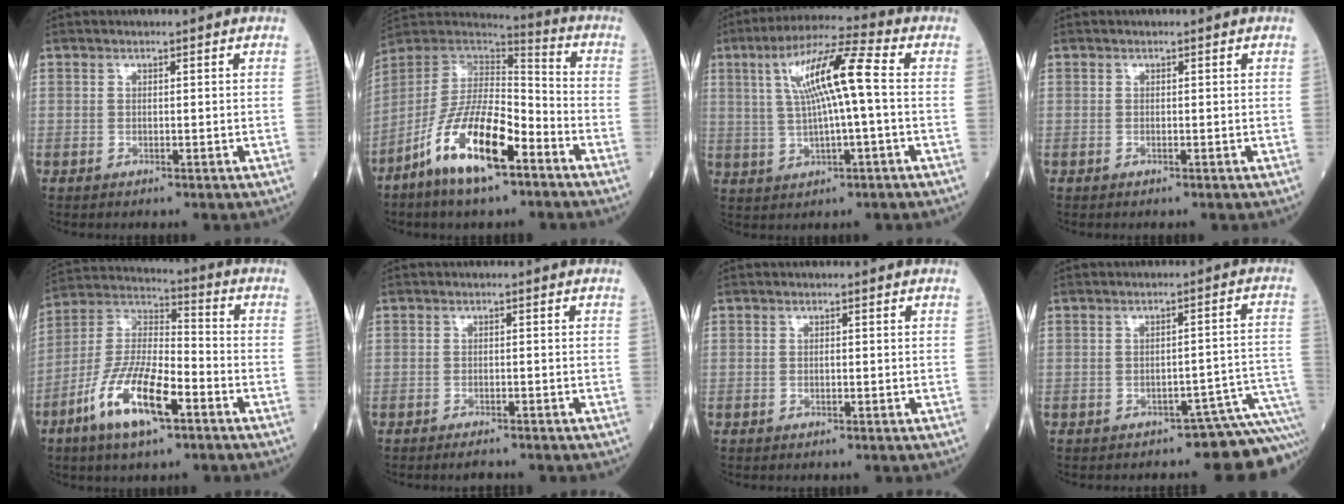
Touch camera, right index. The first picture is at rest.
{"total": 17.0, "force": [-8.9, 4.9, 13.6], "torque": [-0.274, -0.011, -0.163]}
{"total": 11.9, "force": [1.5, 1.4, 11.7], "torque": [-0.221, 0.024, 0.028]}
{"total": 0.0}
{"total": 15.0, "force": [-7.2, 4.5, 12.4], "torque": [-0.260, -0.002, -0.133]}
{"total": 3.0, "force": [-2.6, 0.9, 1.3], "torque": [-0.025, -0.006, -0.035]}
{"total": 0.7, "force": [-0.1, 0.4, 0.5], "torque": [-0.018, 0.000, -0.001]}
{"total": 10.4, "force": [-9.6, 1.8, 3.5], "torque": [-0.012, 0.059, -0.114]}